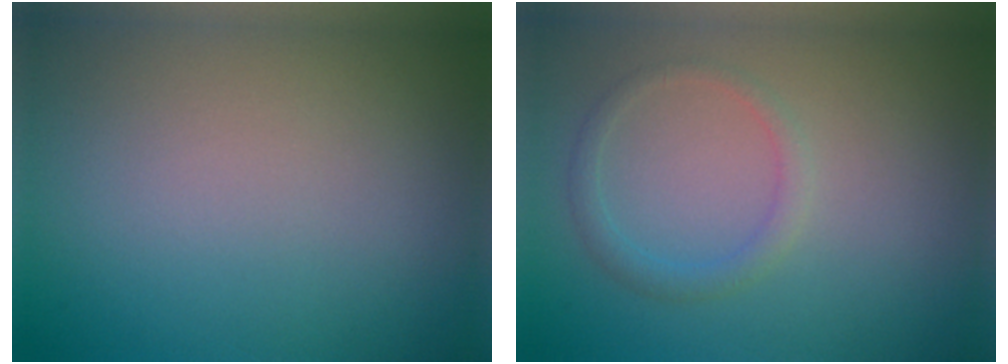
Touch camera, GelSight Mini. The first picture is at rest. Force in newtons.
{"total": 1.5, "press": 1.5, "slide": 0.1}